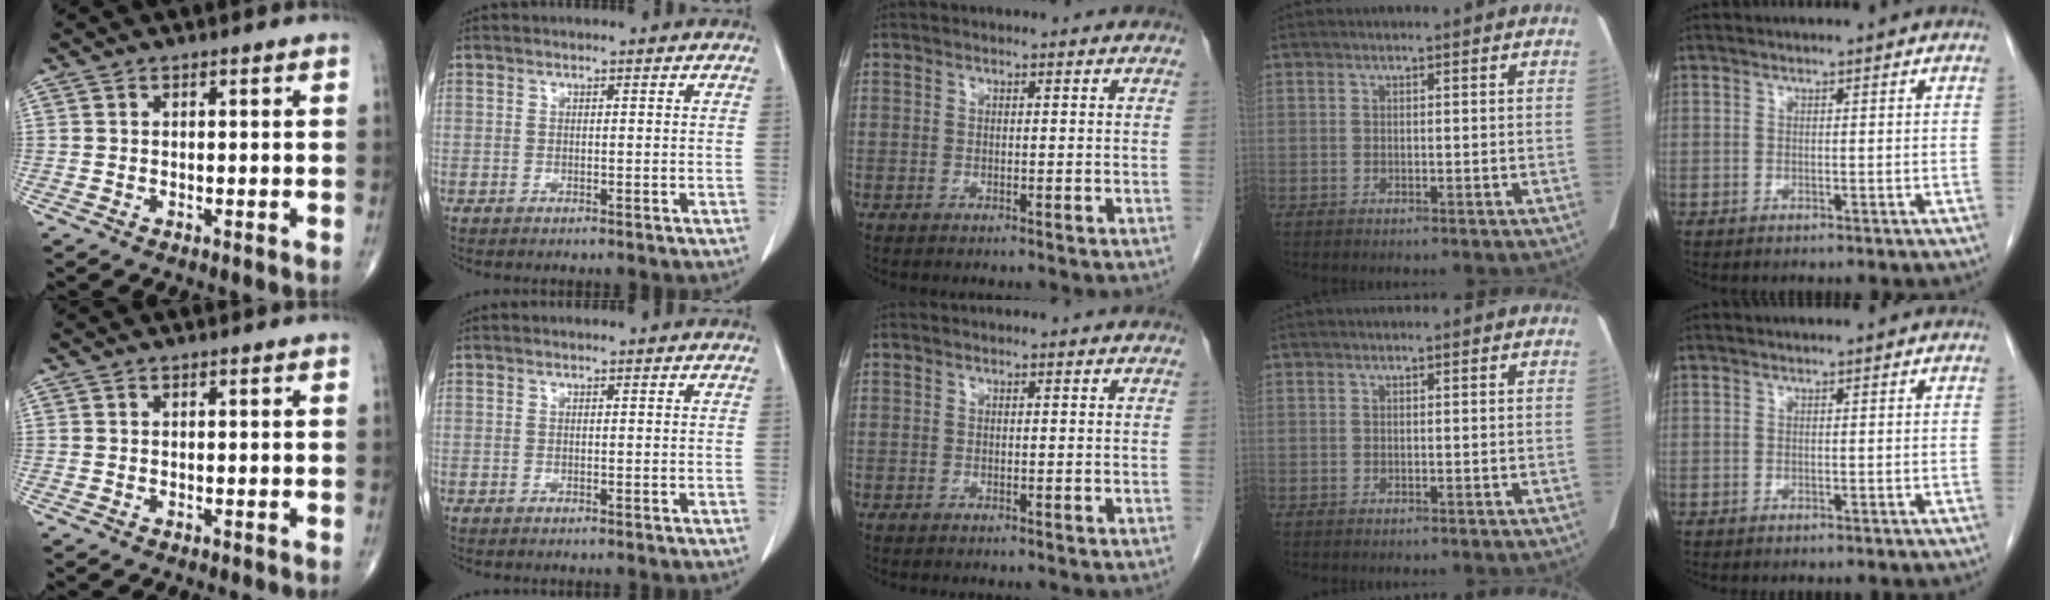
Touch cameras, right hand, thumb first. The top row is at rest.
{}